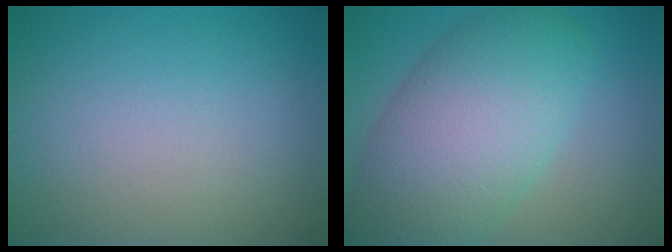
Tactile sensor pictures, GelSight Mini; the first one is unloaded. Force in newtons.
{"total": 10.2, "press": 10.2, "slide": 0.3}